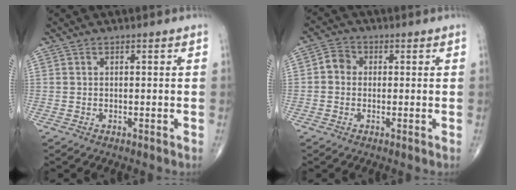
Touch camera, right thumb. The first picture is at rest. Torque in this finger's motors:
{"motor_torque": [-0.27, 0.40, -0.01, -0.29, -0.01]}